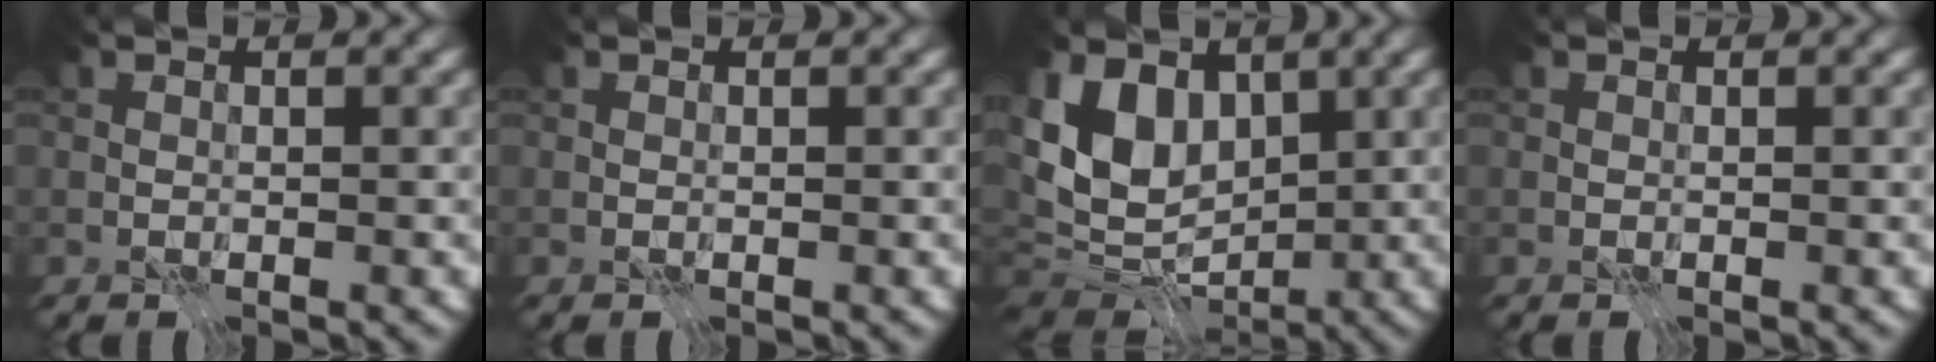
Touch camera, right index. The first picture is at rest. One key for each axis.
{"total": 0.0}
{"total": 8.6, "fx": 1.6, "fy": 6.2, "fz": 5.7, "tx": -0.108, "ty": -0.002, "tz": 0.020}
{"total": 0.0}